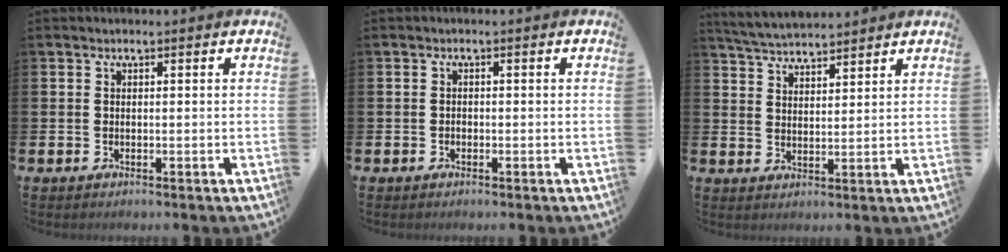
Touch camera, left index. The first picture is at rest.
{"total": 0.5, "force": [-0.3, 0.4, 0.0], "torque": [-0.006, 0.004, -0.008]}
{"total": 4.6, "force": [4.6, 0.4, 0.4], "torque": [-0.028, -0.021, 0.083]}